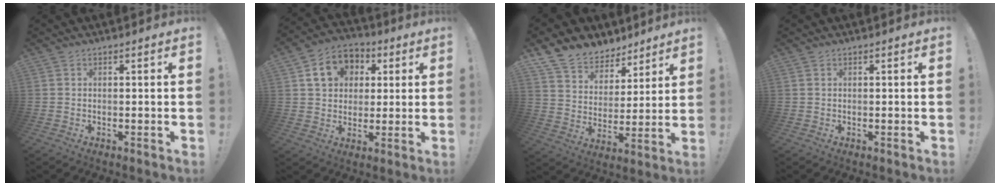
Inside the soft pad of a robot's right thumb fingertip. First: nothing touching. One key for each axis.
{"total": 12.1, "fx": 4.1, "fy": 10.0, "fz": 5.5, "tx": -0.080, "ty": -0.003, "tz": 0.083}
{"total": 11.2, "fx": 8.8, "fy": 6.6, "fz": 1.9, "tx": -0.047, "ty": -0.070, "tz": 0.170}
{"total": 0.0}